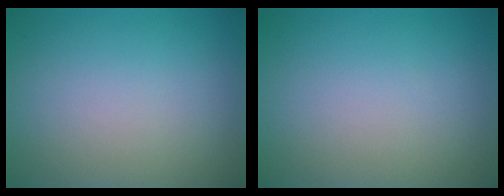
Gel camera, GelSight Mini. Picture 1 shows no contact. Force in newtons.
{"total": 0.0}